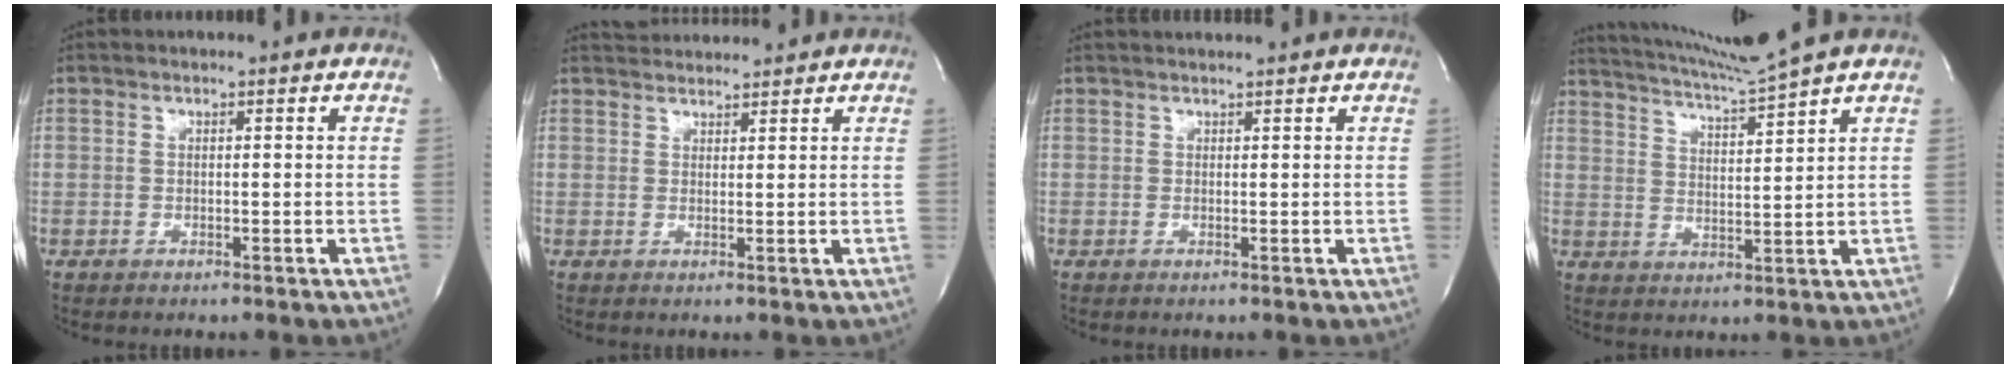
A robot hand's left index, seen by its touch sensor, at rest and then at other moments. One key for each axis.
{"total": 4.2, "fx": 4.2, "fy": 0.4, "fz": 0.3, "tx": -0.013, "ty": 0.027, "tz": 0.070}
{"total": 2.6, "fx": 2.5, "fy": -0.2, "fz": 0.6, "tx": -0.008, "ty": 0.019, "tz": 0.037}
{"total": 9.6, "fx": 8.6, "fy": -3.1, "fz": 2.9, "tx": -0.063, "ty": -0.028, "tz": 0.156}